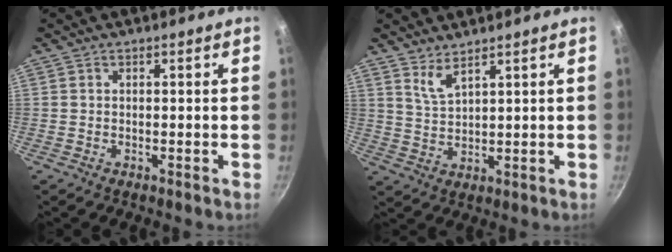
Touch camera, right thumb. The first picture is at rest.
{"total": 3.9, "force": [3.1, 0.9, 2.3], "torque": [-0.044, -0.030, 0.065]}